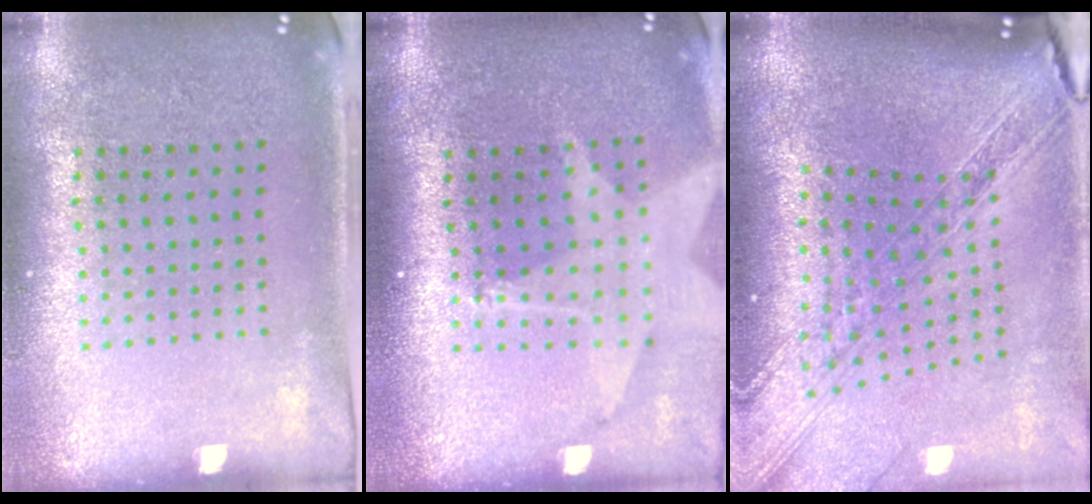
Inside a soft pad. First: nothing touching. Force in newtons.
{"total": 2.0, "press": 1.5, "slide": 1.2}
{"total": 2.8, "press": 2.2, "slide": 1.7}